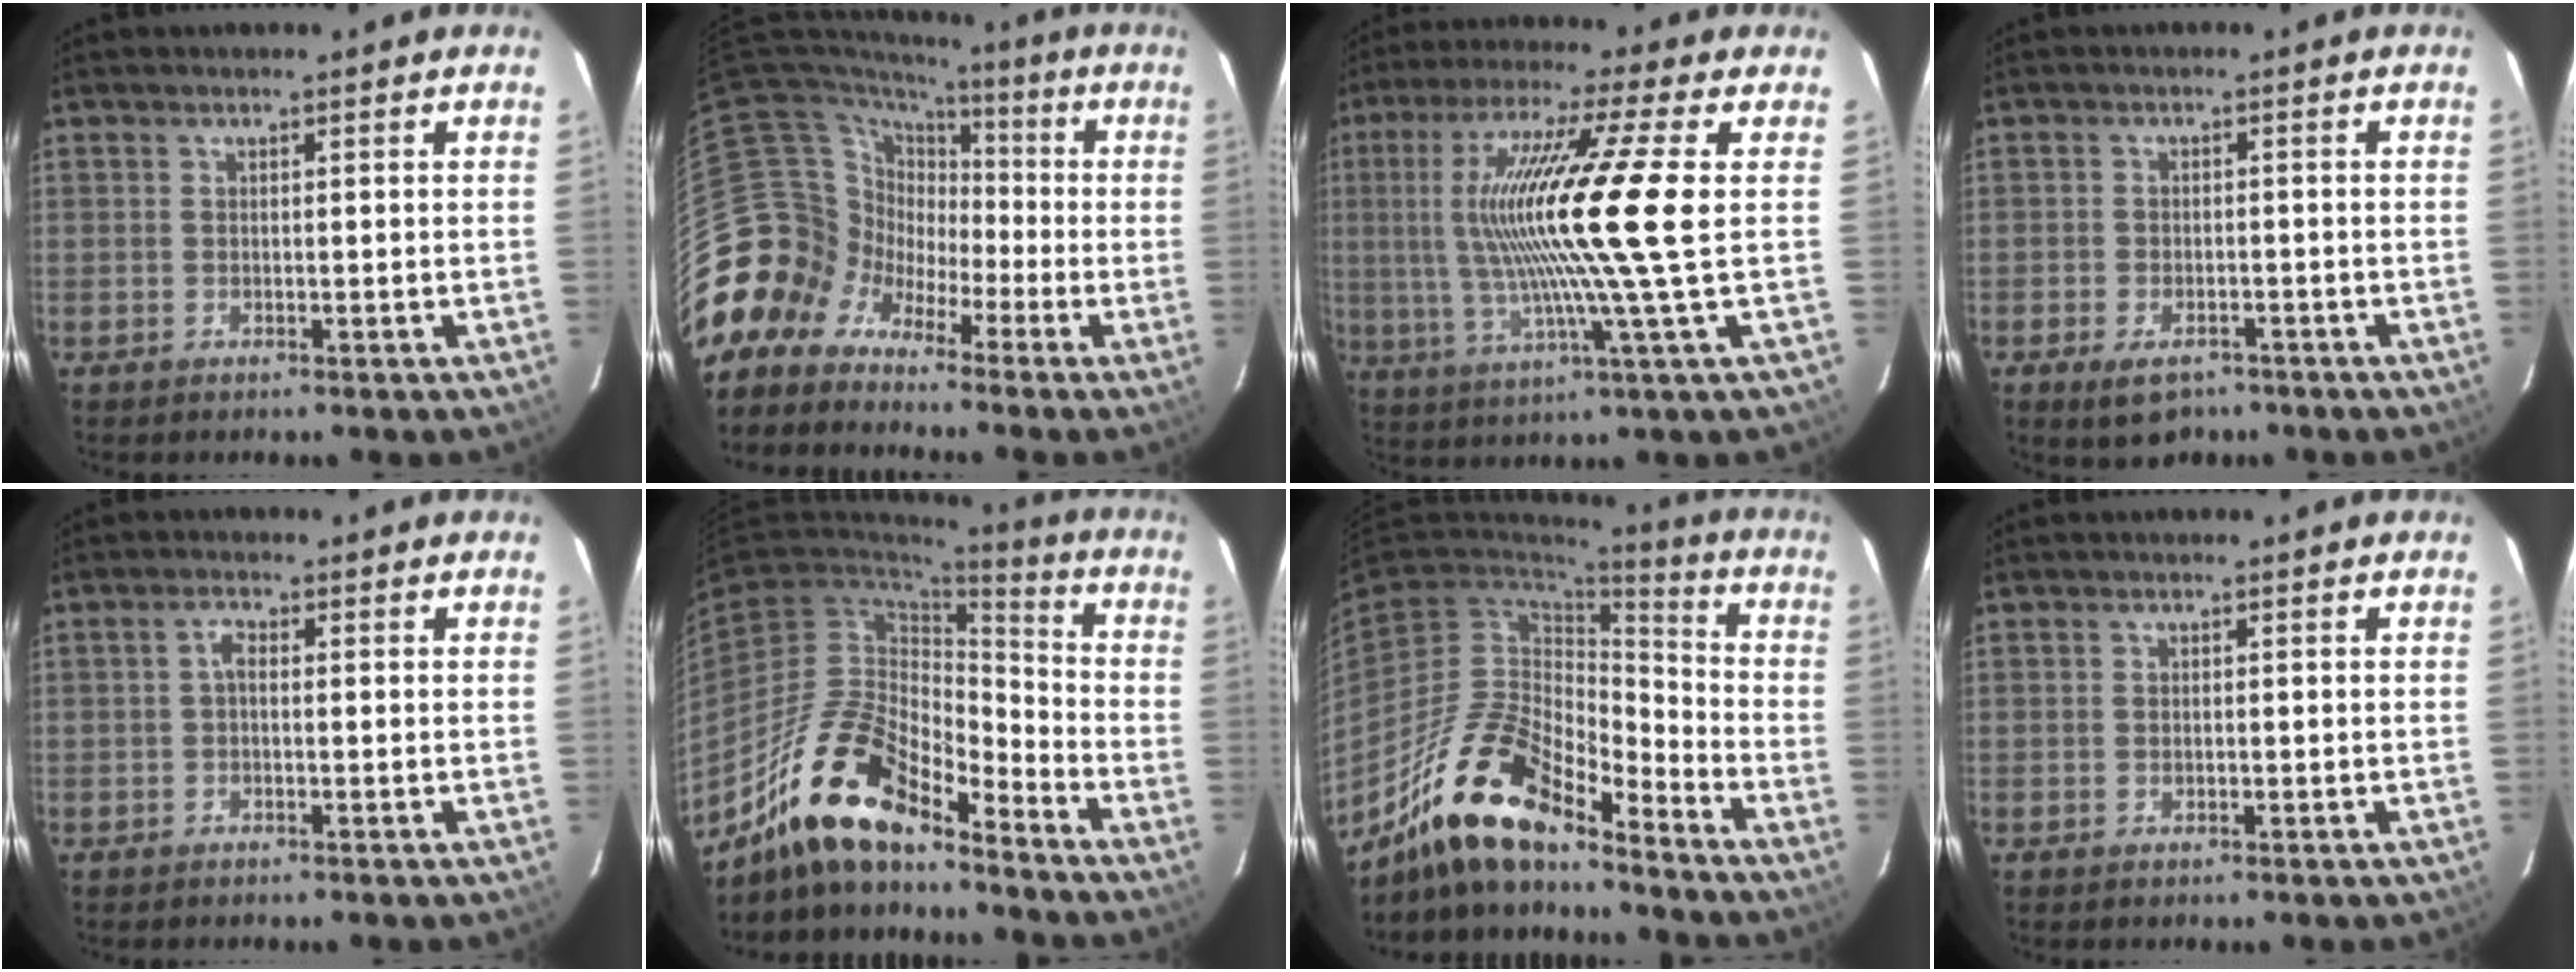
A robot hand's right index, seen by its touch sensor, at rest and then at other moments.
{"total": 9.9, "force": [-4.6, 8.8, 0.4], "torque": [-0.032, 0.045, -0.110]}
{"total": 17.5, "force": [1.4, -1.2, 17.4], "torque": [-0.322, -0.003, 0.026]}
{"total": 6.0, "force": [-3.9, 3.4, 3.0], "torque": [-0.068, -0.008, -0.058]}
{"total": 1.5, "force": [-0.2, 0.8, 1.2], "torque": [-0.026, 0.008, -0.007]}
{"total": 16.6, "force": [-13.1, 5.3, 8.7], "torque": [-0.173, 0.002, -0.250]}
{"total": 16.9, "force": [-13.4, 5.0, 9.0], "torque": [-0.184, -0.005, -0.256]}
{"total": 0.7, "force": [-0.2, 0.5, 0.4], "torque": [-0.006, 0.001, -0.002]}